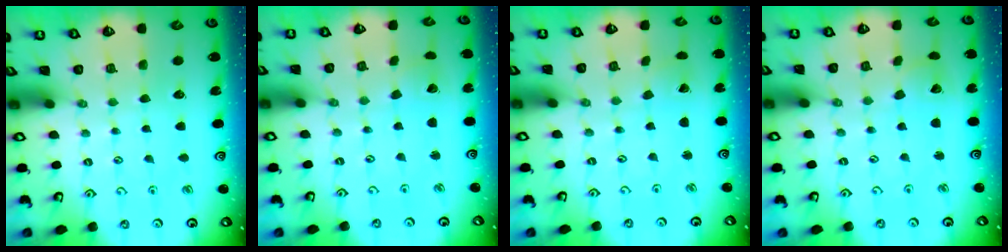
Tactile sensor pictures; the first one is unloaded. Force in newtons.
{"total": 2.8, "press": 2.8, "slide": 0.2}
{"total": 1.5, "press": 1.5, "slide": 0.1}
{"total": 4.1, "press": 4.1, "slide": 0.5}